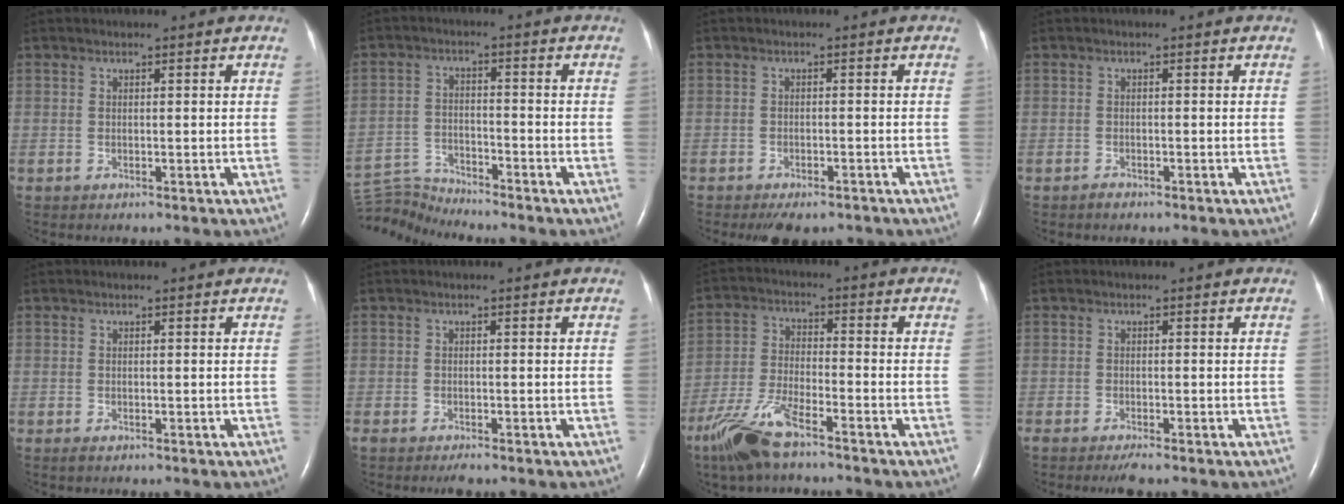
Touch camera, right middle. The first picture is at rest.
{"total": 6.6, "force": [-6.5, -1.1, -0.7], "torque": [0.001, -0.002, -0.121]}
{"total": 5.5, "force": [-4.4, 2.2, 2.4], "torque": [-0.028, -0.004, -0.057]}
{"total": 0.6, "force": [-0.6, 0.1, 0.2], "torque": [-0.006, -0.002, -0.010]}
{"total": 0.0}
{"total": 2.1, "force": [-1.7, 0.3, 1.2], "torque": [-0.020, -0.008, -0.023]}
{"total": 10.0, "force": [-7.2, 2.1, 6.6], "torque": [-0.148, -0.019, -0.140]}
{"total": 2.4, "force": [-1.9, 0.1, 1.5], "torque": [-0.027, -0.008, -0.029]}